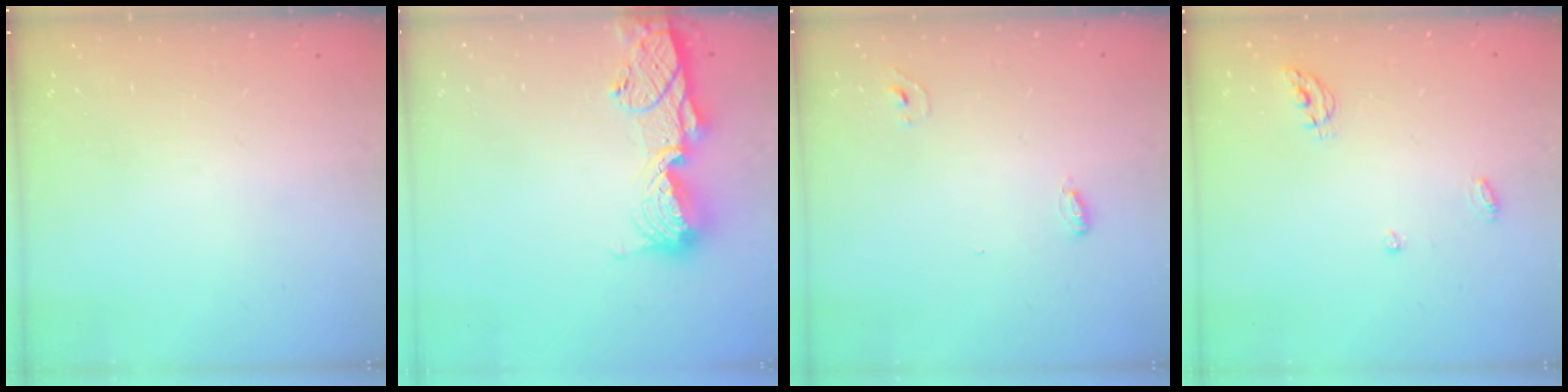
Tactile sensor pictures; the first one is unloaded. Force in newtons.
{"total": 12.9, "press": 12.9, "slide": 1.2}
{"total": 3.5, "press": 3.2, "slide": 1.4}
{"total": 4.9, "press": 4.8, "slide": 0.4}